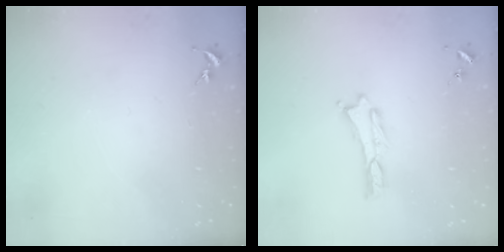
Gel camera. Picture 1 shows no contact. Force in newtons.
{"total": 0.0}